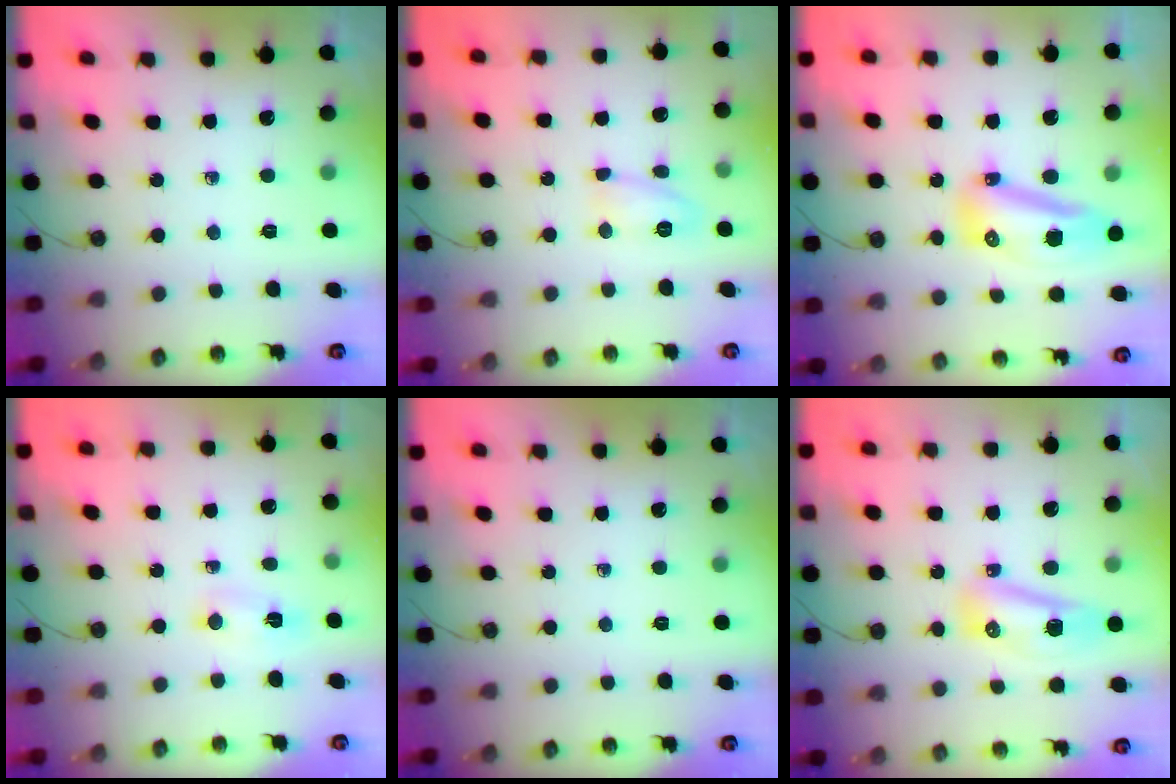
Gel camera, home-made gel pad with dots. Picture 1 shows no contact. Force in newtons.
{"total": 7.7, "press": 7.7, "slide": 0.6}
{"total": 11.2, "press": 11.1, "slide": 1.2}
{"total": 16.7, "press": 5.5, "slide": 15.8}
{"total": 0.0}
{"total": 14.9, "press": 10.5, "slide": 10.6}